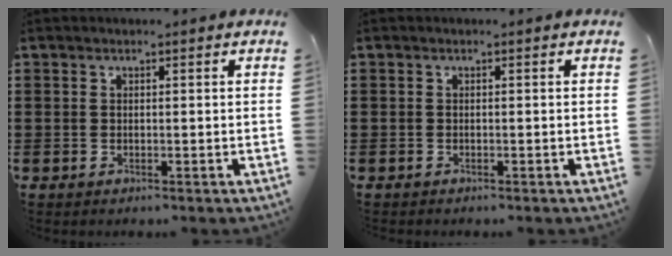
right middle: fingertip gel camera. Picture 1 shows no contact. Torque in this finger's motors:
{"motor_torque": [0.77, -0.04, 0.13, 0.03]}